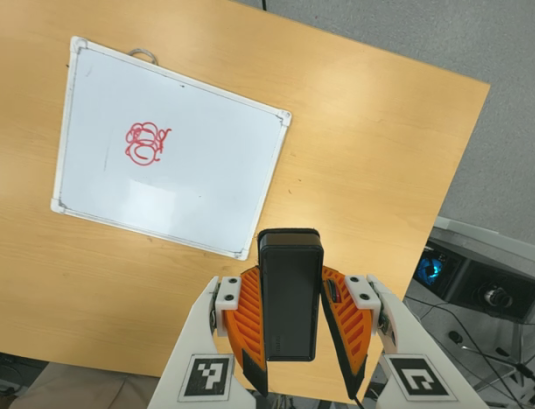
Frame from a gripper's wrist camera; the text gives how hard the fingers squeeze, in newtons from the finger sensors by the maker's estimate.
{"total": 6.0, "left": 4.8, "right": 7.2}